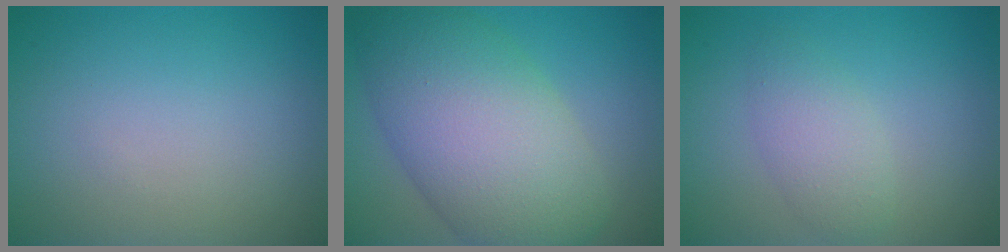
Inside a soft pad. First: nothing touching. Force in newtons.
{"total": 11.3, "press": 11.3, "slide": 0.3}
{"total": 2.7, "press": 2.7, "slide": 0.2}